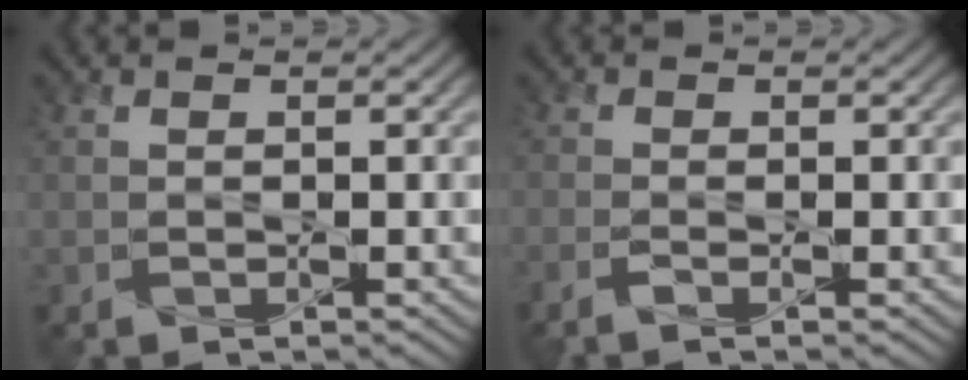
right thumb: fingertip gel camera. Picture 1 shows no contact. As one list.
[{"total": 1.8, "force": [-1.1, 0.3, 1.5], "torque": [-0.032, -0.001, -0.029]}]